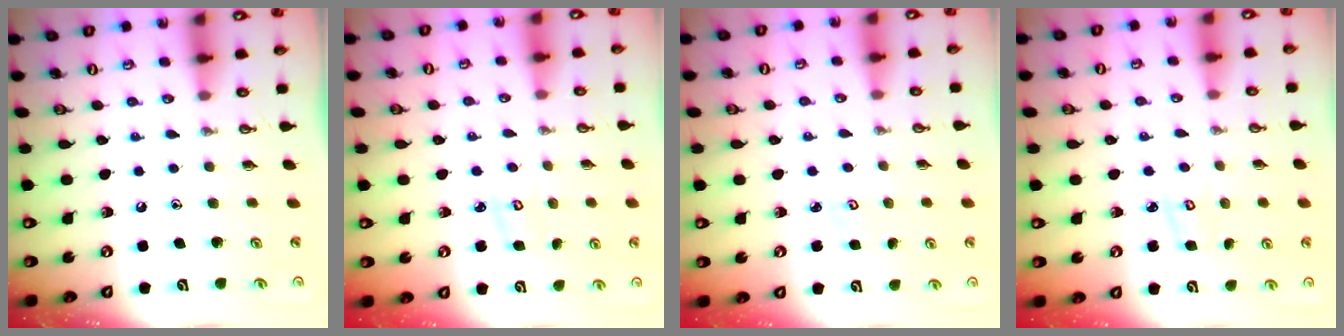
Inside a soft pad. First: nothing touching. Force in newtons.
{"total": 3.1, "press": 3.1, "slide": 0.2}
{"total": 2.7, "press": 2.7, "slide": 0.3}
{"total": 2.9, "press": 2.9, "slide": 0.2}